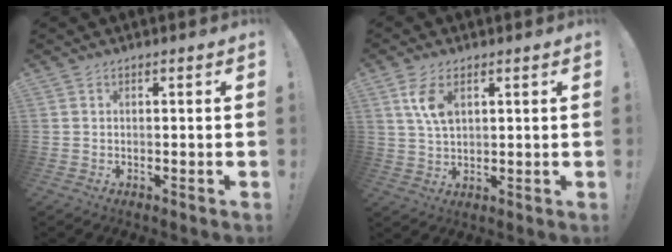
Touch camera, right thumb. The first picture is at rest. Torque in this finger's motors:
{"motor_torque": [0.05, 0.14, 0.35, -0.22, 0.04]}